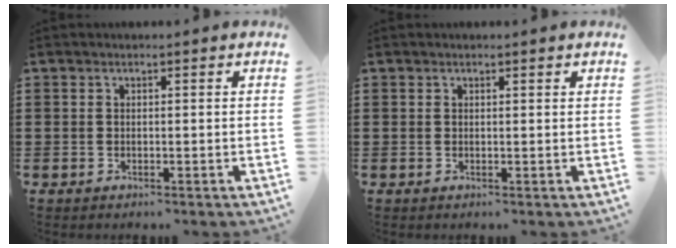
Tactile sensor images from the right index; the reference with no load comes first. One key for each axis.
{"total": 0.0}